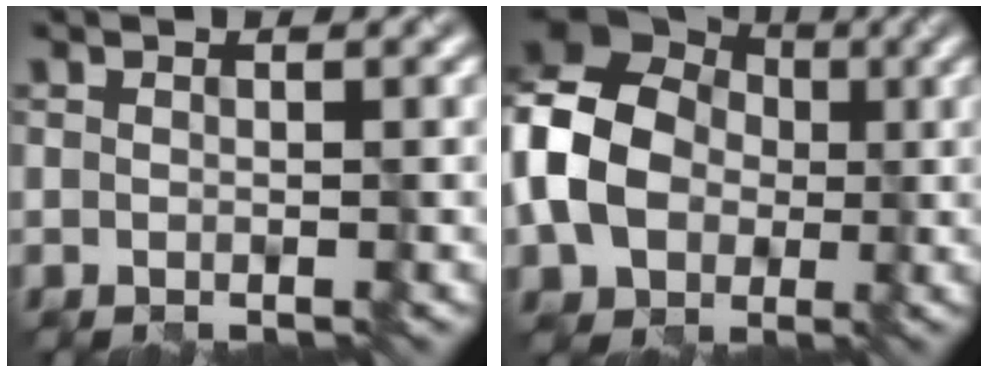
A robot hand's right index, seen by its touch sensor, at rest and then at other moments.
{"total": 10.6, "force": [-0.1, 9.0, 5.7], "torque": [-0.148, 0.015, -0.025]}